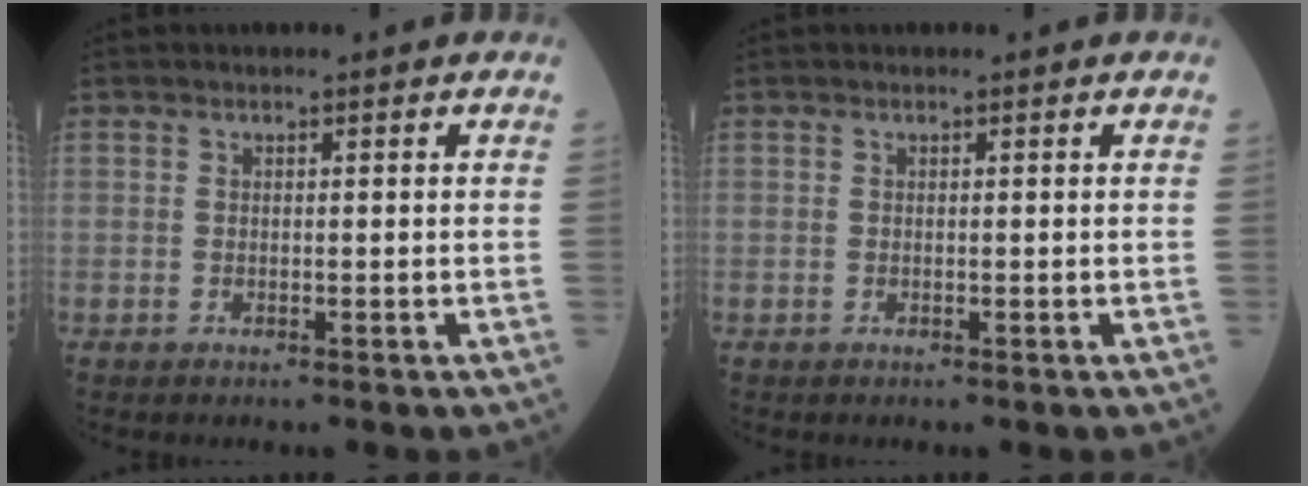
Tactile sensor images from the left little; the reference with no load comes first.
{"total": 0.0}